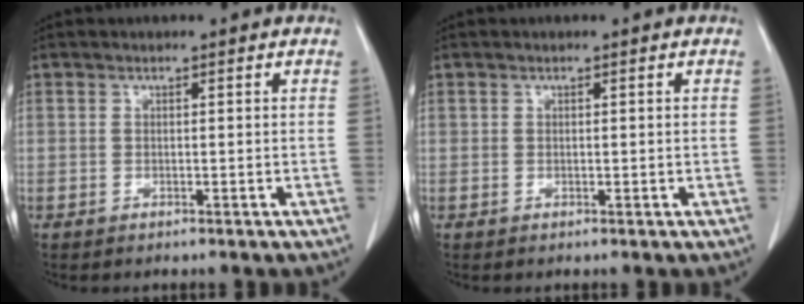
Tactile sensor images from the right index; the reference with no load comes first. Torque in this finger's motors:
{"motor_torque": [-0.09, 0.08, -0.04, 0.00]}